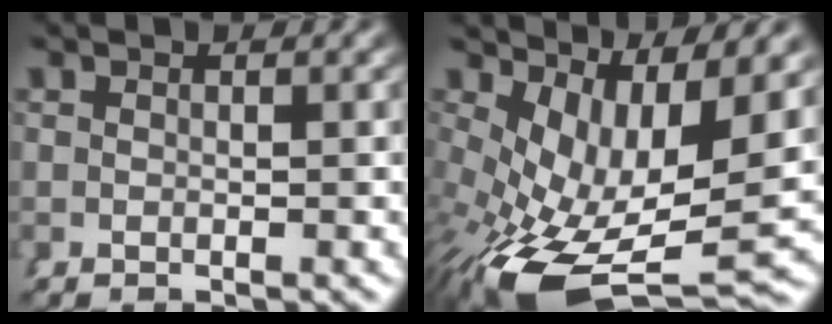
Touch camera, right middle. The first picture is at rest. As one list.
[{"total": 11.7, "force": [-2.2, 5.7, 9.9], "torque": [-0.173, -0.051, -0.005]}]